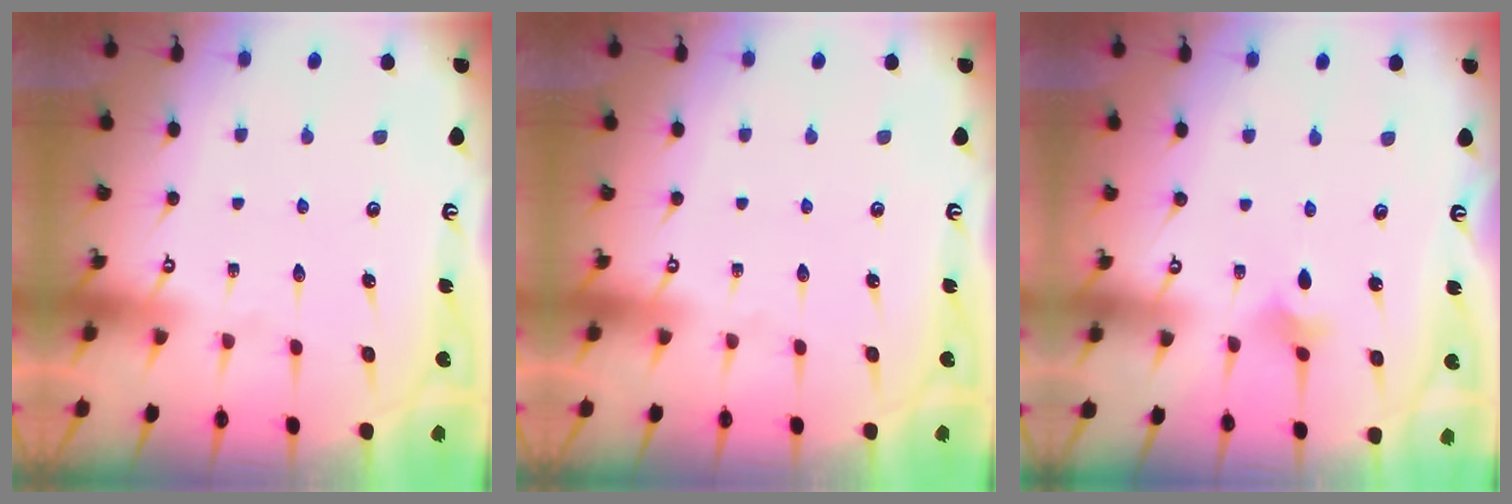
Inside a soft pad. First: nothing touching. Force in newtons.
{"total": 0.0}
{"total": 2.3, "press": 2.2, "slide": 0.5}